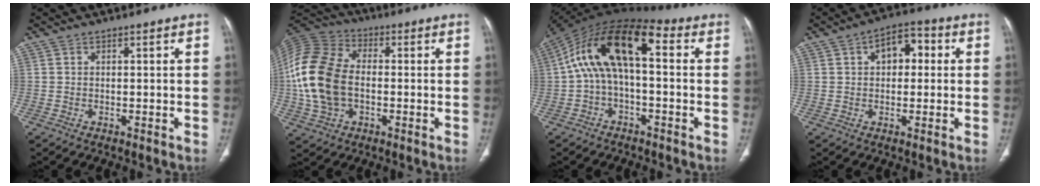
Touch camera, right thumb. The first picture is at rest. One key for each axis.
{"total": 17.6, "fx": -1.1, "fy": 11.8, "fz": 13.0, "tx": -0.269, "ty": 0.022, "tz": -0.023}
{"total": 15.2, "fx": 1.4, "fy": 7.4, "fz": 13.2, "tx": -0.236, "ty": 0.055, "tz": 0.013}
{"total": 7.2, "fx": 1.5, "fy": 4.6, "fz": 5.4, "tx": -0.053, "ty": 0.020, "tz": 0.015}